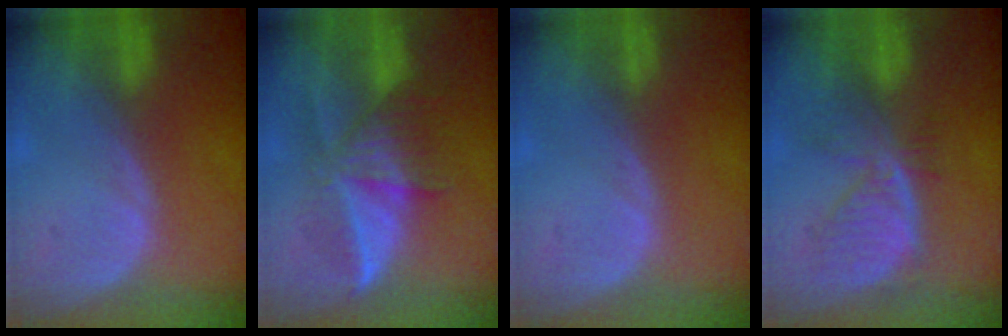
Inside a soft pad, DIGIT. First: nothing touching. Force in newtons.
{"total": 6.8, "press": 6.8, "slide": 0.4}
{"total": 0.0}
{"total": 6.8, "press": 6.3, "slide": 2.6}